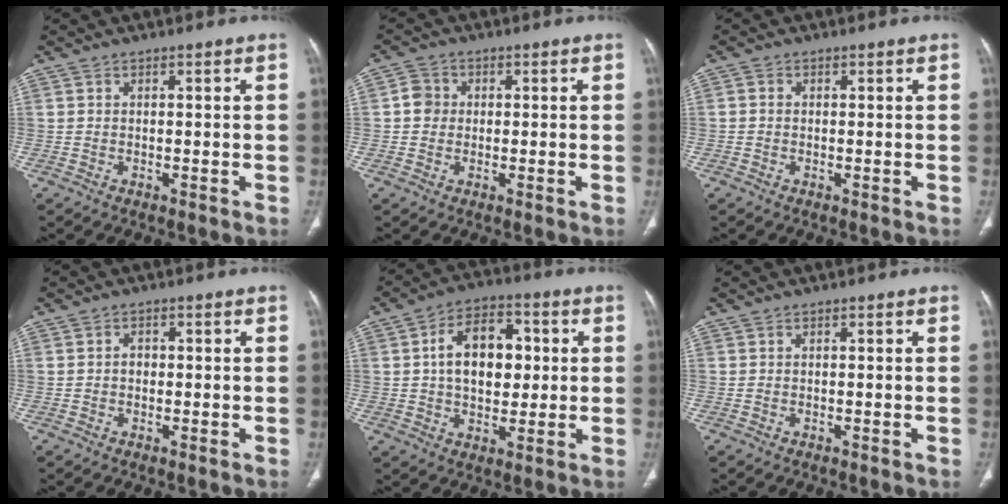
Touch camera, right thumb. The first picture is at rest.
{"total": 3.7, "force": [0.2, 3.5, 1.3], "torque": [-0.008, 0.007, -0.001]}
{"total": 0.9, "force": [0.0, 0.8, 0.5], "torque": [-0.006, 0.001, -0.003]}
{"total": 1.3, "force": [-0.2, 1.1, 0.7], "torque": [0.000, 0.002, -0.006]}
{"total": 13.0, "force": [1.7, 8.4, 9.7], "torque": [-0.118, 0.011, 0.024]}
{"total": 0.0}